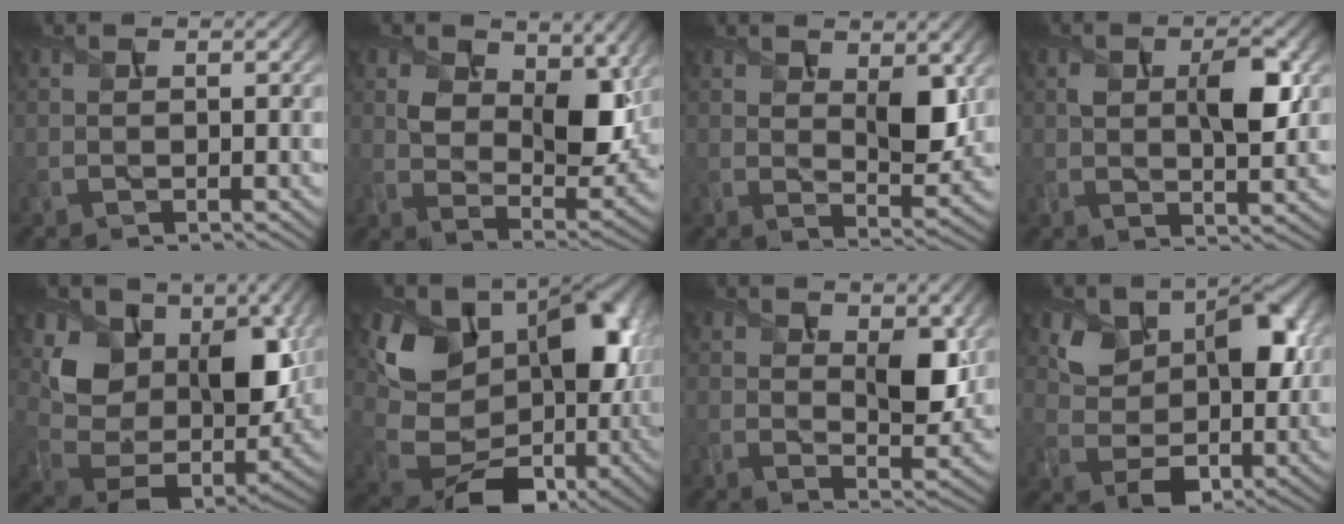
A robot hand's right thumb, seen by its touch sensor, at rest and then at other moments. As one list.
[{"total": 8.8, "force": [3.0, 5.4, 6.3], "torque": [-0.123, -0.019, 0.054]}, {"total": 6.3, "force": [2.4, 3.1, 5.0], "torque": [-0.082, -0.013, 0.045]}, {"total": 6.0, "force": [1.5, 2.9, 5.1], "torque": [-0.094, -0.002, 0.028]}, {"total": 13.1, "force": [4.6, 8.9, 8.4], "torque": [-0.158, -0.013, 0.090]}, {"total": 15.8, "force": [2.5, 11.5, 10.6], "torque": [-0.186, -0.016, 0.062]}, {"total": 6.9, "force": [2.7, 3.4, 5.3], "torque": [-0.087, -0.011, 0.050]}, {"total": 9.1, "force": [2.8, 6.2, 5.9], "torque": [-0.104, -0.016, 0.054]}]